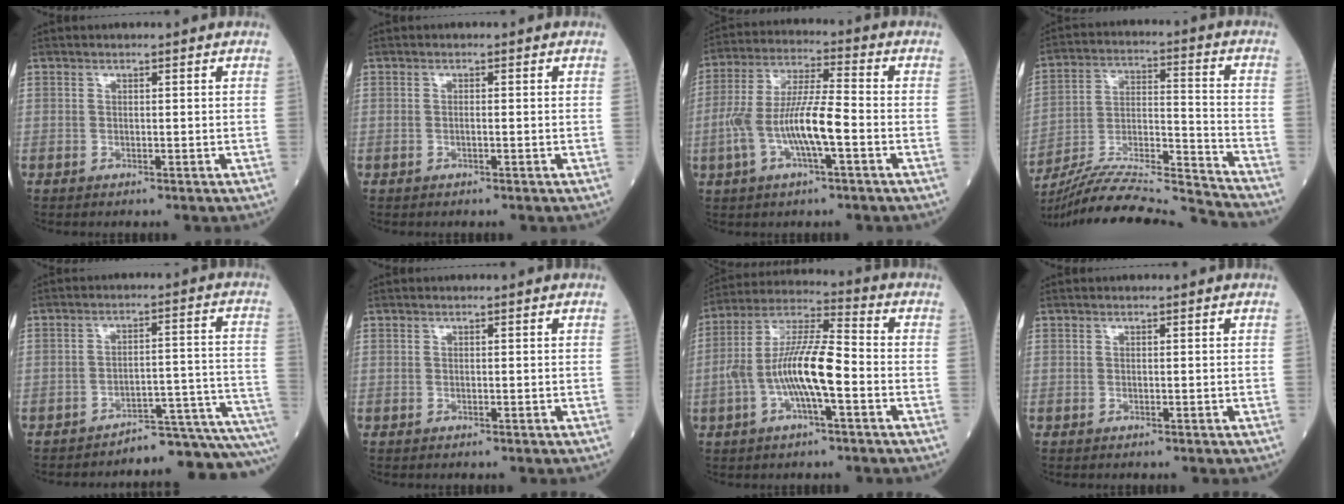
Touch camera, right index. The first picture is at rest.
{"total": 0.6, "force": [-0.1, 0.1, 0.5], "torque": [-0.011, 0.000, -0.002]}
{"total": 11.0, "force": [-2.9, 1.8, 10.4], "torque": [-0.215, 0.013, -0.055]}
{"total": 21.6, "force": [-20.5, -1.0, 6.6], "torque": [-0.141, -0.006, -0.336]}
{"total": 13.7, "force": [-13.5, 0.1, 2.6], "torque": [0.003, 0.050, -0.172]}
{"total": 0.0}
{"total": 11.9, "force": [-2.8, 2.3, 11.4], "torque": [-0.231, 0.018, -0.054]}
{"total": 0.0}